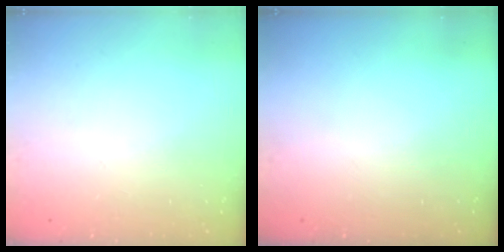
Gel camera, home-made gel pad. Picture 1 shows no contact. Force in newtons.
{"total": 0.0}